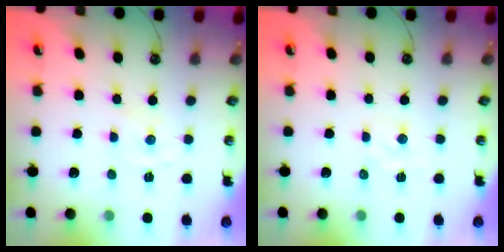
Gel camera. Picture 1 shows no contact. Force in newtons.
{"total": 1.7, "press": 1.6, "slide": 0.3}